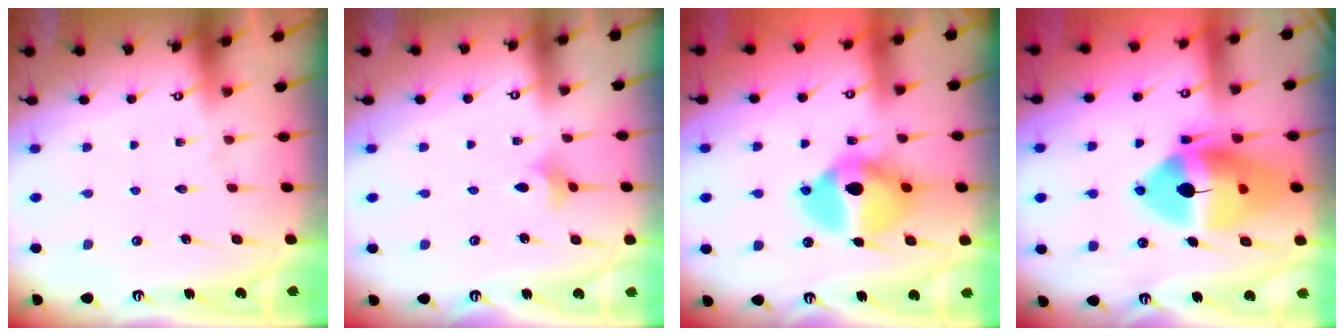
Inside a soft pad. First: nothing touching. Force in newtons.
{"total": 2.4, "press": 2.3, "slide": 0.4}
{"total": 16.9, "press": 16.9, "slide": 0.3}
{"total": 19.4, "press": 19.2, "slide": 3.2}